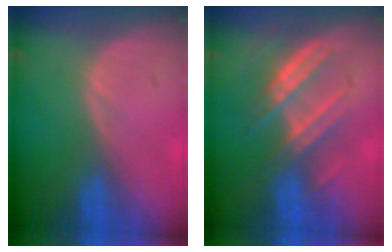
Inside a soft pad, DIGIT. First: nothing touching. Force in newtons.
{"total": 6.8, "press": 6.7, "slide": 1.0}